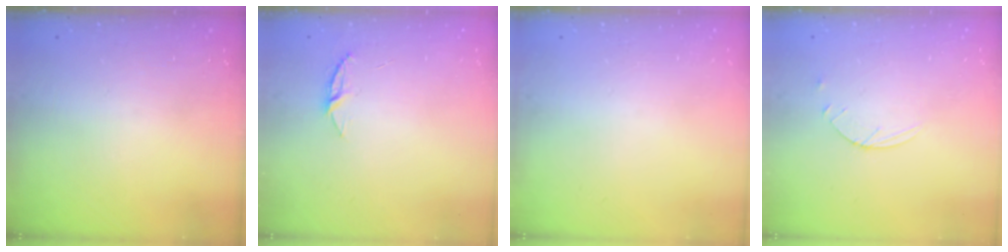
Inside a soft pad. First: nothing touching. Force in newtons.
{"total": 4.6, "press": 4.5, "slide": 0.4}
{"total": 0.0}
{"total": 3.6, "press": 3.6, "slide": 0.5}